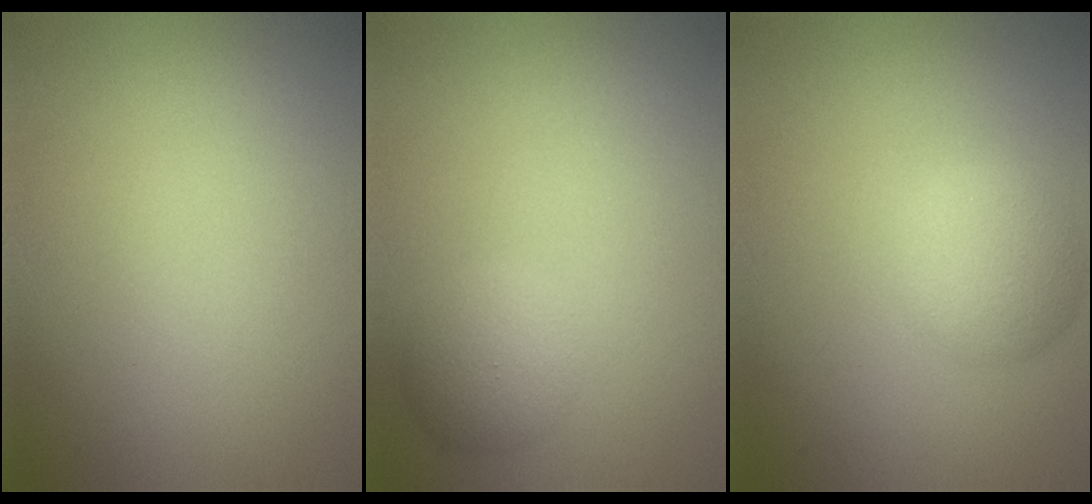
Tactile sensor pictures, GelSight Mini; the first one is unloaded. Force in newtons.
{"total": 2.5, "press": 2.5, "slide": 0.1}
{"total": 3.5, "press": 3.5, "slide": 0.3}